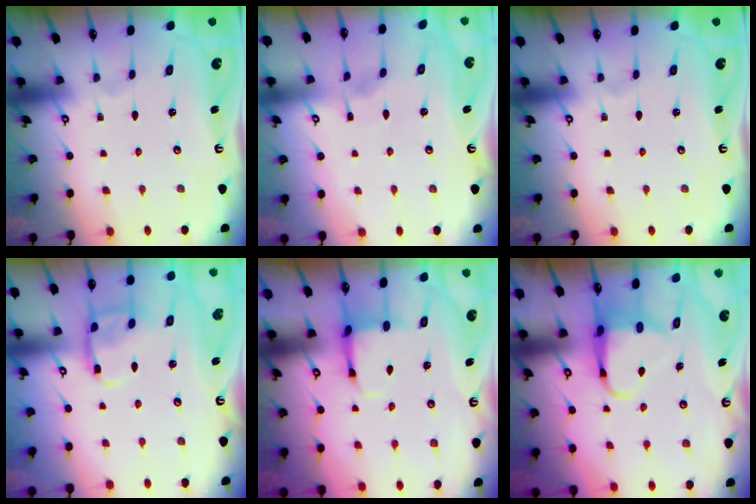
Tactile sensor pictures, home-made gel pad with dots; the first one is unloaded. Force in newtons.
{"total": 3.0, "press": 3.0, "slide": 0.4}
{"total": 0.0}
{"total": 11.1, "press": 11.0, "slide": 1.1}
{"total": 3.9, "press": 3.7, "slide": 1.3}
{"total": 6.3, "press": 6.2, "slide": 0.9}